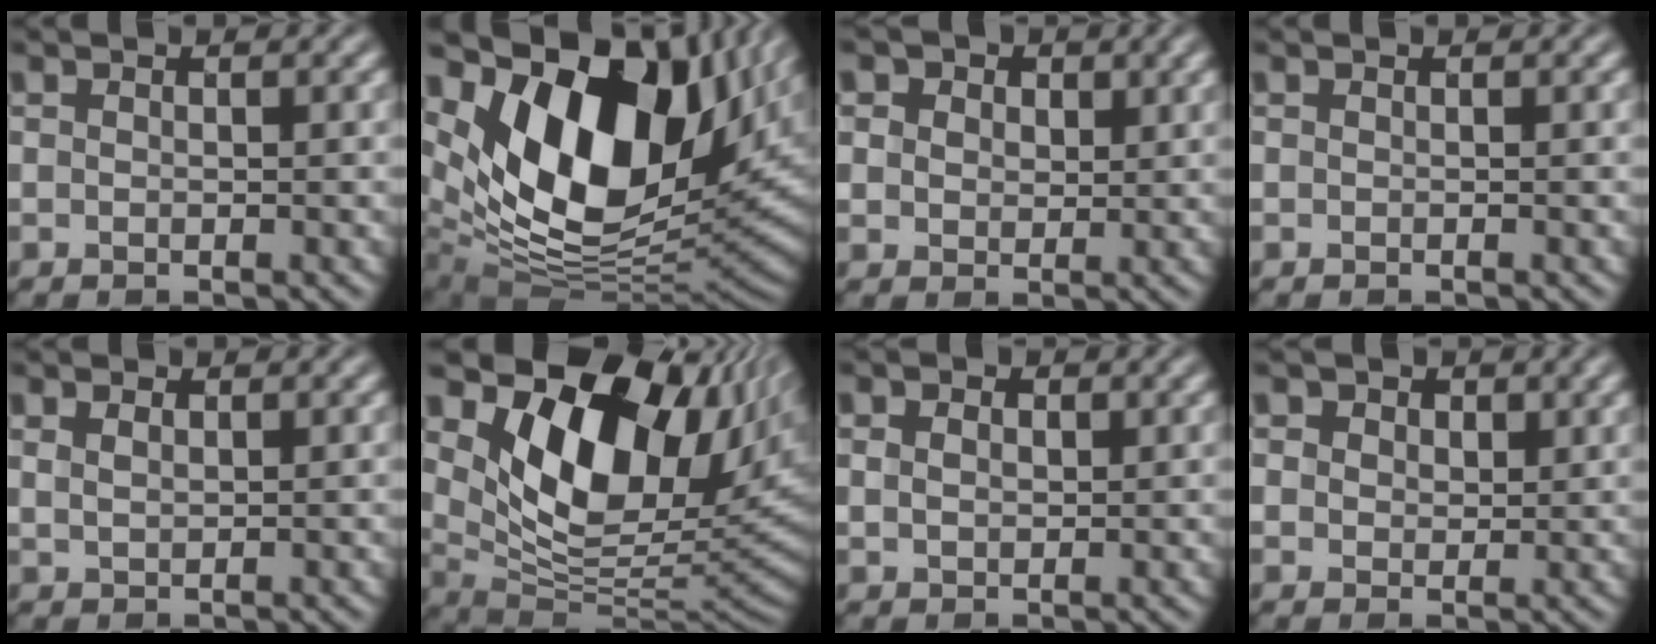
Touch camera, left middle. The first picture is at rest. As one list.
[{"total": 16.9, "force": [6.6, 9.6, 12.3], "torque": [-0.211, 0.004, 0.117]}, {"total": 6.0, "force": [3.3, 4.3, 2.5], "torque": [-0.058, 0.010, 0.045]}, {"total": 0.0}, {"total": 1.6, "force": [0.8, 1.0, 0.9], "torque": [-0.014, 0.003, 0.017]}, {"total": 14.4, "force": [6.0, 8.5, 9.9], "torque": [-0.155, 0.010, 0.108]}, {"total": 2.9, "force": [1.3, 2.2, 1.5], "torque": [-0.030, 0.011, 0.010]}, {"total": 3.9, "force": [2.3, 2.7, 1.6], "torque": [-0.040, 0.006, 0.029]}]